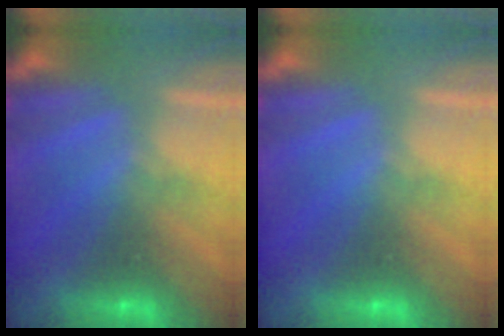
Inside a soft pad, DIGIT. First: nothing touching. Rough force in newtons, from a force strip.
{"total": 0.0}